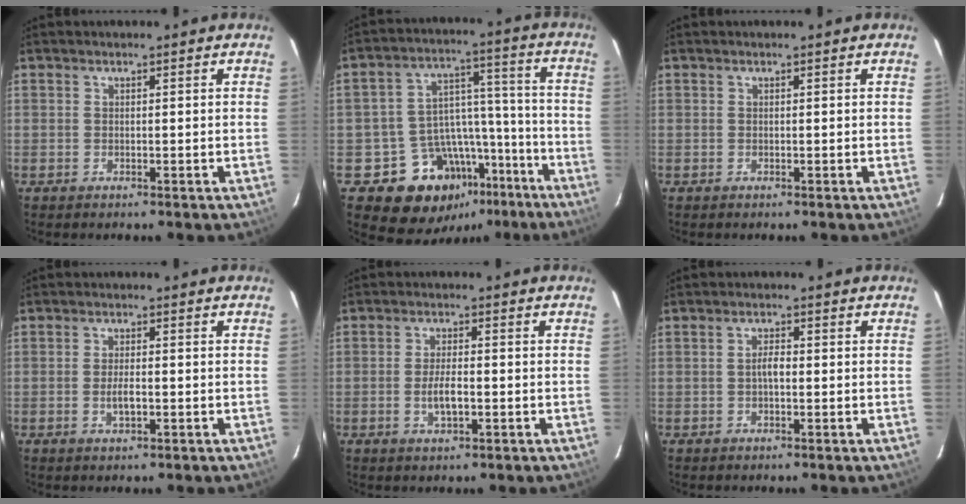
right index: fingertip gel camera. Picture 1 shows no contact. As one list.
[{"total": 16.2, "force": [-10.5, 11.4, 4.8], "torque": [-0.086, 0.069, -0.132]}, {"total": 0.0}, {"total": 3.0, "force": [-0.8, 1.0, 2.7], "torque": [-0.052, -0.002, -0.014]}, {"total": 4.3, "force": [-1.2, 1.4, 3.9], "torque": [-0.077, -0.002, -0.020]}, {"total": 1.9, "force": [-0.3, 0.8, 1.7], "torque": [-0.033, 0.006, -0.007]}]